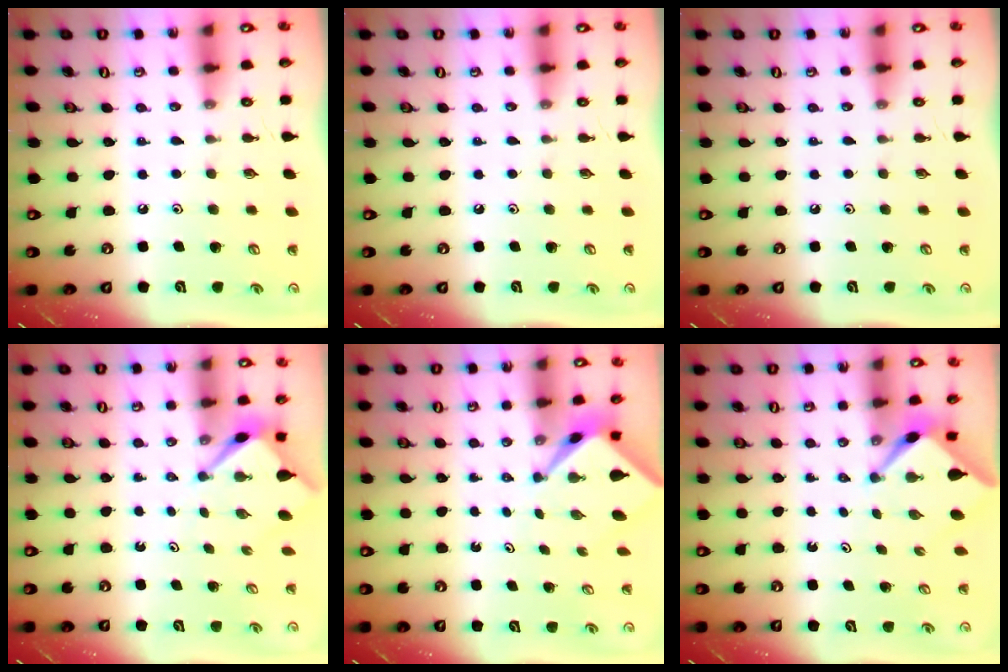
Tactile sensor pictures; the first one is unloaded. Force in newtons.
{"total": 0.0}
{"total": 0.0}
{"total": 3.0, "press": 3.0, "slide": 0.2}
{"total": 2.4, "press": 2.4, "slide": 0.2}
{"total": 2.5, "press": 2.5, "slide": 0.2}